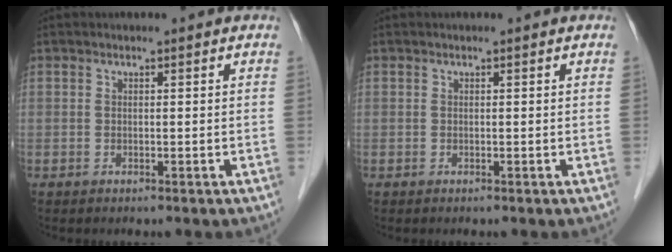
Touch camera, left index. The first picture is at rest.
{"total": 0.0}